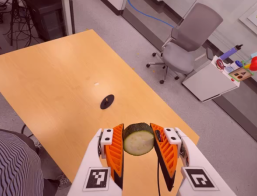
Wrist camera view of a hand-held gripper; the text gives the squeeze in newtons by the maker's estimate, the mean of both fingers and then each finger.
{"total": 12.0, "left": 11.2, "right": 12.7}